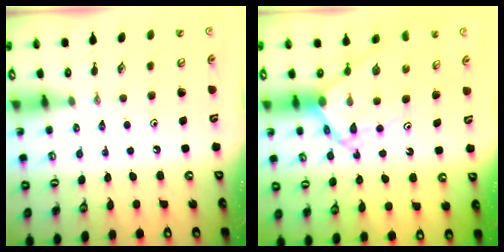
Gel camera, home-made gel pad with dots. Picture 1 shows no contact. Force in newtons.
{"total": 9.5, "press": 9.5, "slide": 0.8}